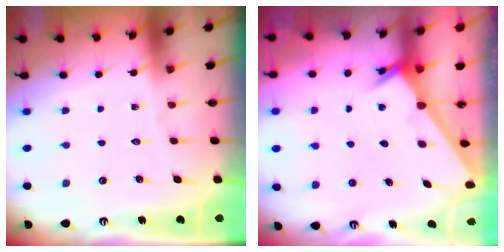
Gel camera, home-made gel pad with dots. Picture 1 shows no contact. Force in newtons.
{"total": 2.4, "press": 2.4, "slide": 0.2}